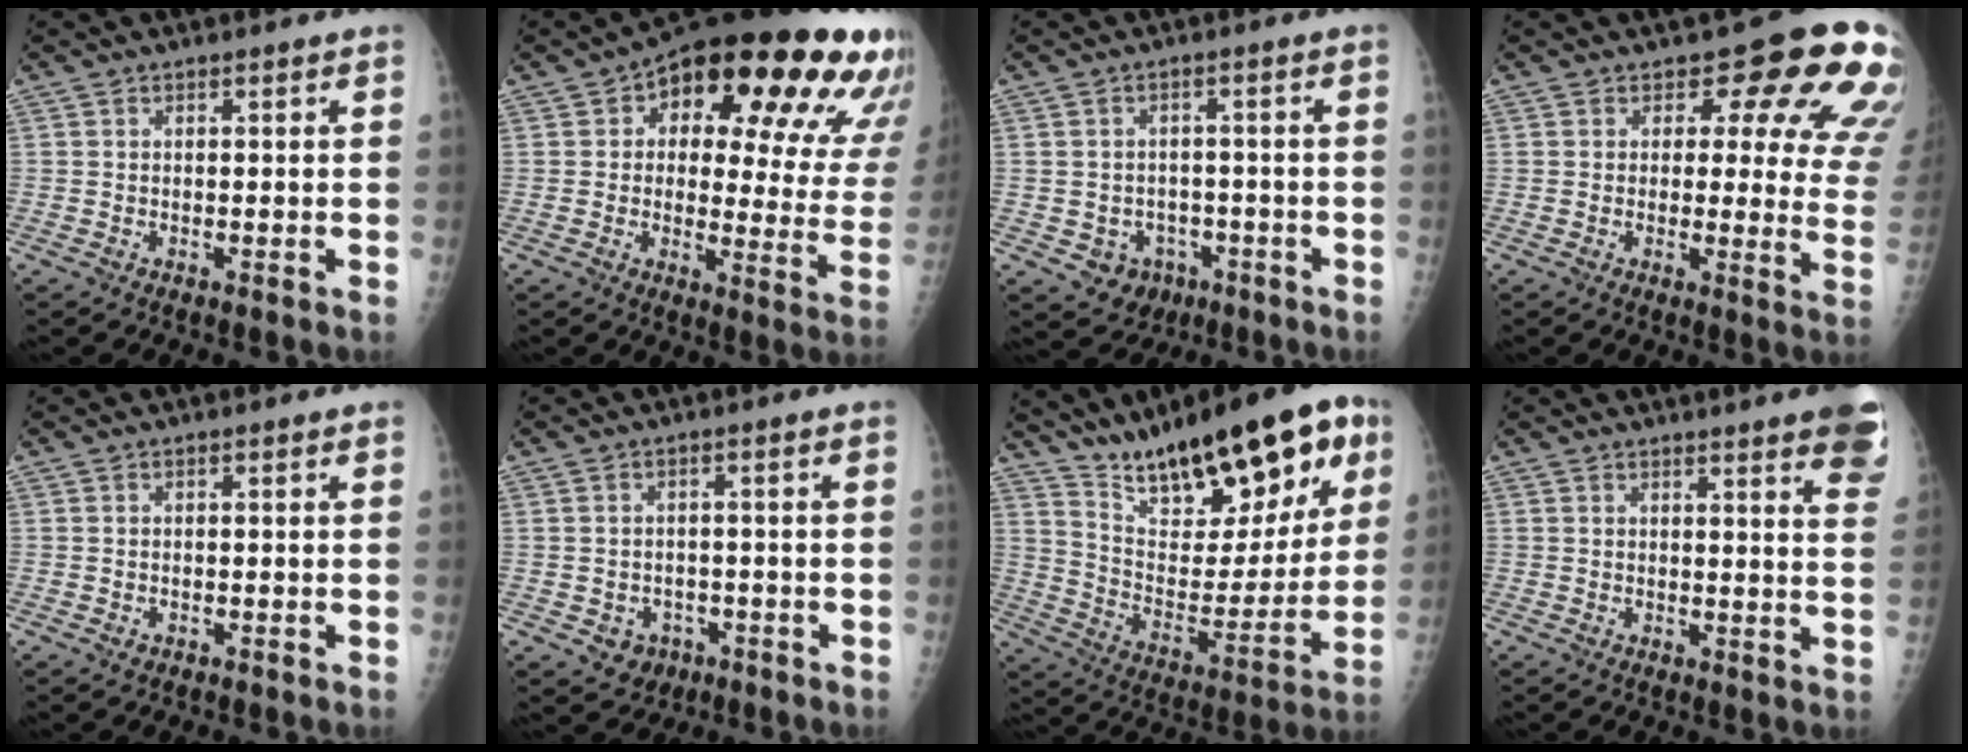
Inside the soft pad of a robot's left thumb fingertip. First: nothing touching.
{"total": 26.7, "force": [12.6, 10.5, 21.0], "torque": [-0.232, -0.006, 0.161]}
{"total": 6.9, "force": [-2.8, 5.9, 2.2], "torque": [-0.014, 0.023, -0.028]}
{"total": 15.4, "force": [8.0, 7.3, 10.9], "torque": [-0.074, -0.041, 0.068]}
{"total": 0.8, "force": [-0.3, 0.6, 0.4], "torque": [-0.003, 0.002, -0.002]}
{"total": 4.8, "force": [-2.0, 4.1, 1.5], "torque": [-0.002, 0.015, -0.018]}
{"total": 26.5, "force": [16.5, 9.4, 18.5], "torque": [-0.239, -0.051, 0.269]}
{"total": 11.8, "force": [7.7, 1.8, 8.8], "torque": [-0.084, -0.026, 0.073]}